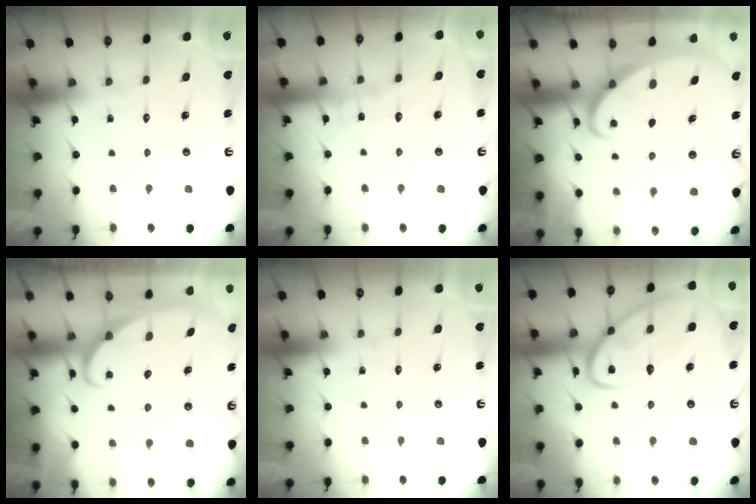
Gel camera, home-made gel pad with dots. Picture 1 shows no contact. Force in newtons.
{"total": 5.0, "press": 5.0, "slide": 0.6}
{"total": 2.1, "press": 2.1, "slide": 0.2}
{"total": 2.4, "press": 2.4, "slide": 0.4}
{"total": 0.0}
{"total": 15.1, "press": 15.1, "slide": 1.4}